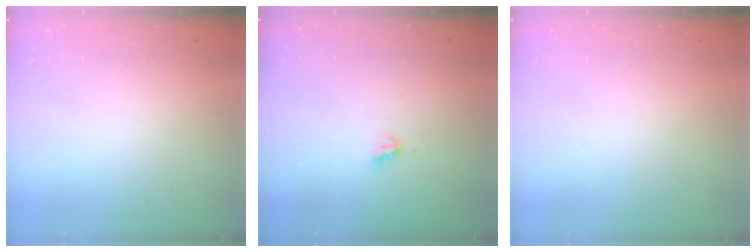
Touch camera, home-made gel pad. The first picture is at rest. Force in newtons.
{"total": 2.6, "press": 2.6, "slide": 0.4}
{"total": 0.0}